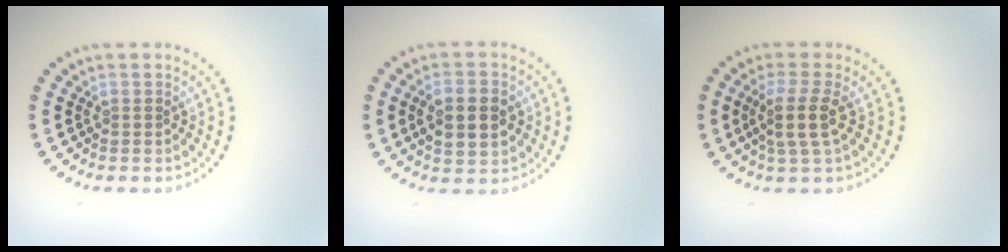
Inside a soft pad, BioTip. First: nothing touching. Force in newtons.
{"total": 5.0, "press": 5.0, "slide": 0.3}
{"total": 2.8, "press": 2.3, "slide": 1.6}